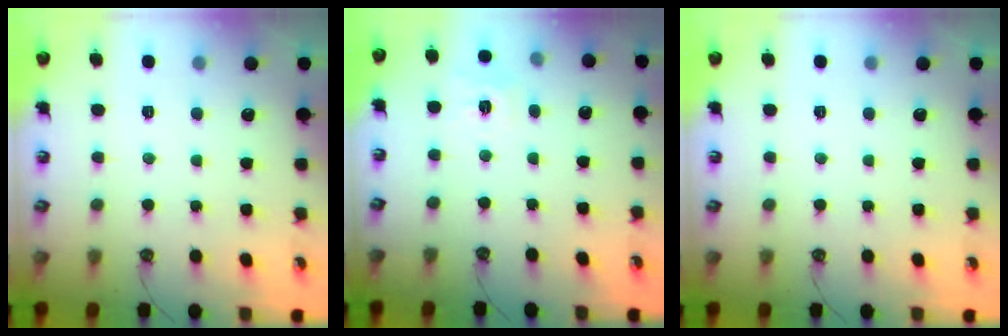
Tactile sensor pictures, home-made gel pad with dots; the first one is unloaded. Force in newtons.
{"total": 7.3, "press": 7.3, "slide": 0.5}
{"total": 0.0}